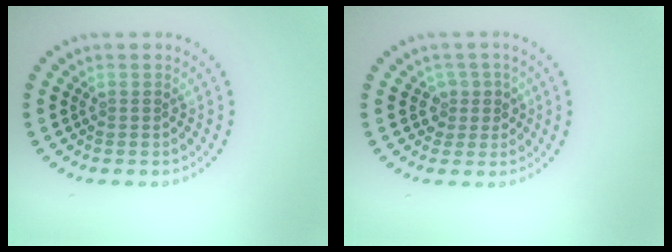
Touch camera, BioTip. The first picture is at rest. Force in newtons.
{"total": 1.9, "press": 1.5, "slide": 1.2}